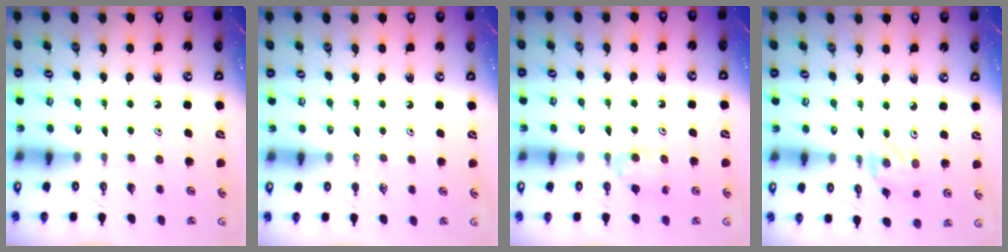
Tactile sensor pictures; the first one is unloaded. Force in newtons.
{"total": 0.0}
{"total": 6.1, "press": 6.0, "slide": 0.9}
{"total": 1.6, "press": 1.5, "slide": 0.3}